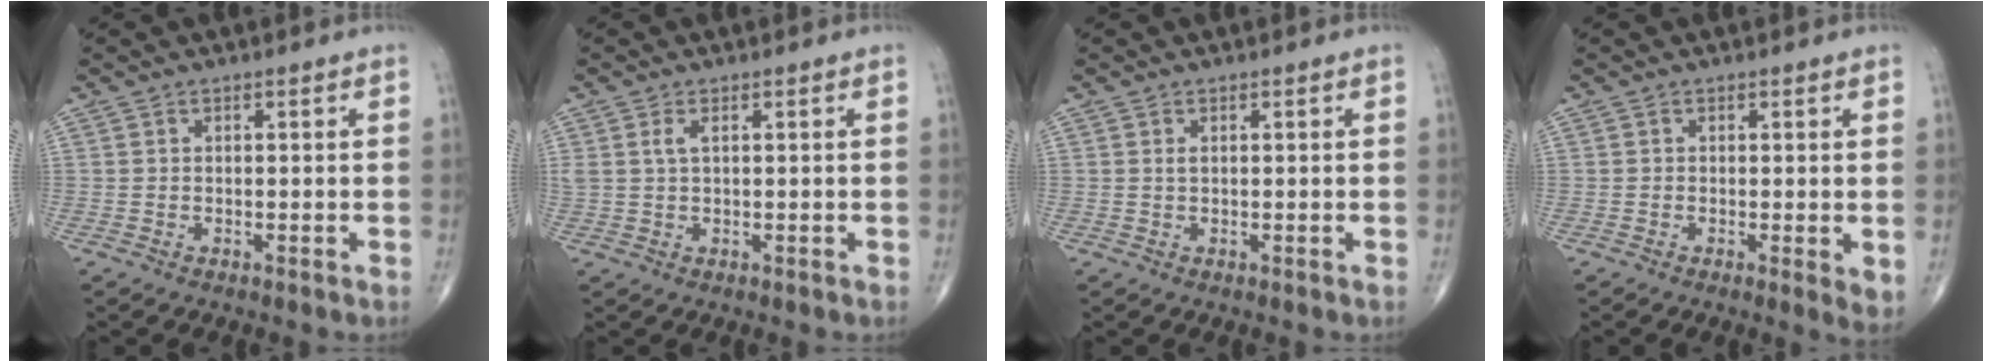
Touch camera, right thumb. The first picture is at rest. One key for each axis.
{"total": 2.1, "fx": 0.8, "fy": 0.9, "fz": 1.7, "tx": -0.044, "ty": 0.007, "tz": 0.022}
{"total": 0.6, "fx": 0.2, "fy": 0.3, "fz": 0.5, "tx": -0.012, "ty": 0.005, "tz": 0.005}
{"total": 2.8, "fx": -0.1, "fy": 0.8, "fz": 2.7, "tx": -0.039, "ty": -0.010, "tz": -0.006}